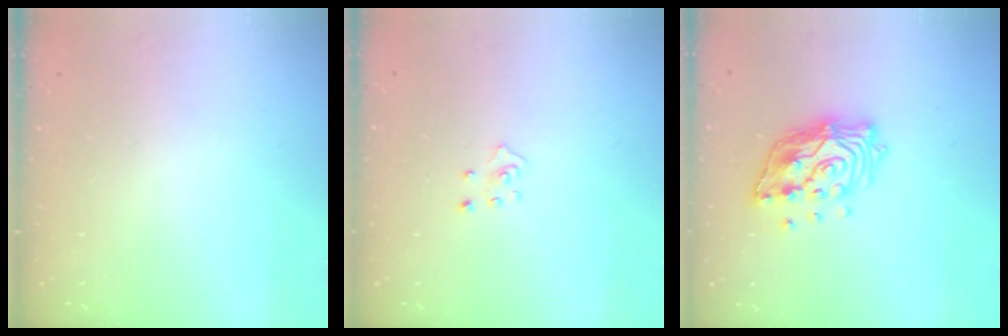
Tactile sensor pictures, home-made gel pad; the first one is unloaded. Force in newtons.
{"total": 3.7, "press": 3.6, "slide": 0.4}
{"total": 14.3, "press": 14.1, "slide": 2.0}